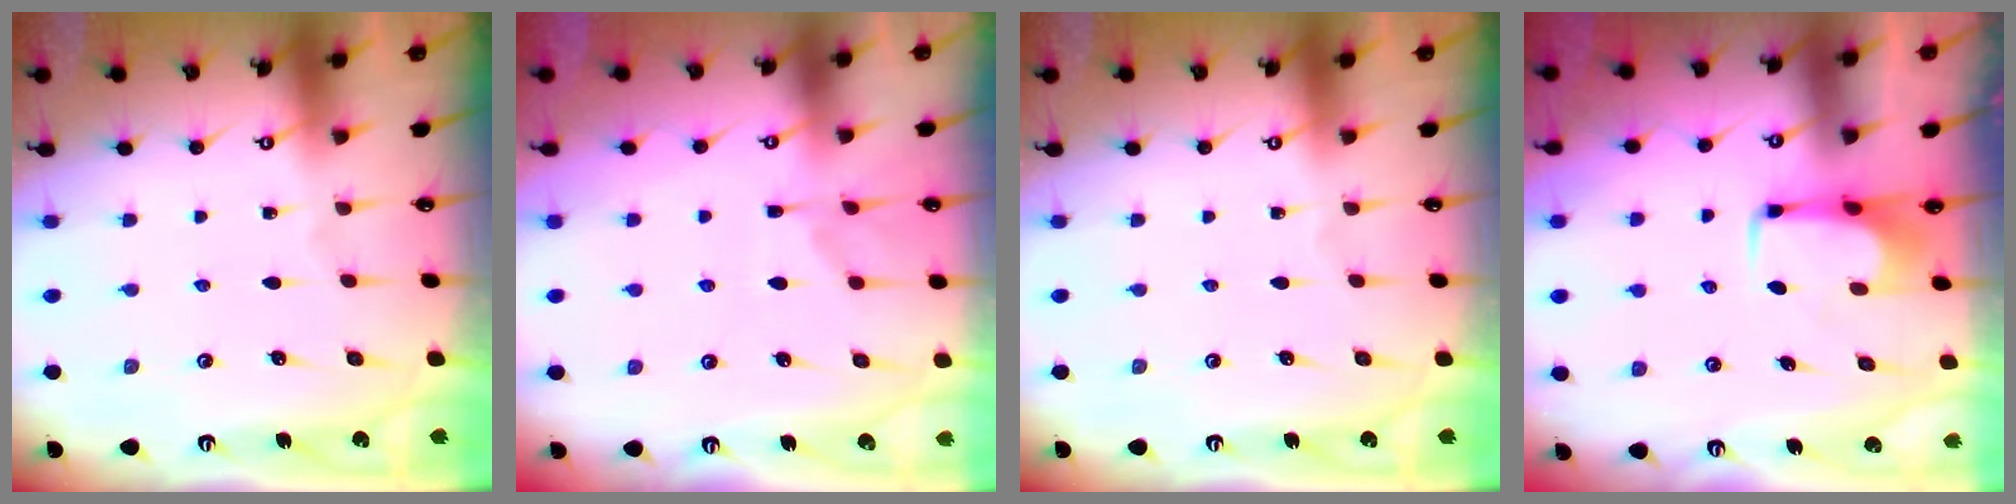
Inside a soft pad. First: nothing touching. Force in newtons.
{"total": 1.4, "press": 0.6, "slide": 1.2}
{"total": 0.0}
{"total": 1.6, "press": 1.5, "slide": 0.5}